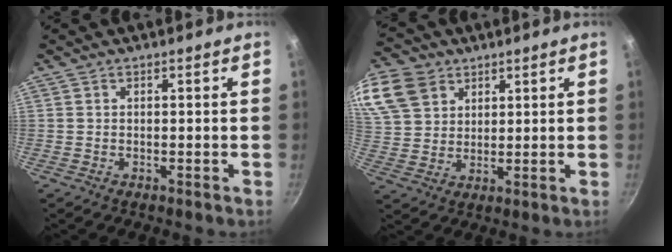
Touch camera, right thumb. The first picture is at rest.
{"total": 15.4, "force": [8.1, 11.3, 6.4], "torque": [-0.136, -0.001, 0.161]}